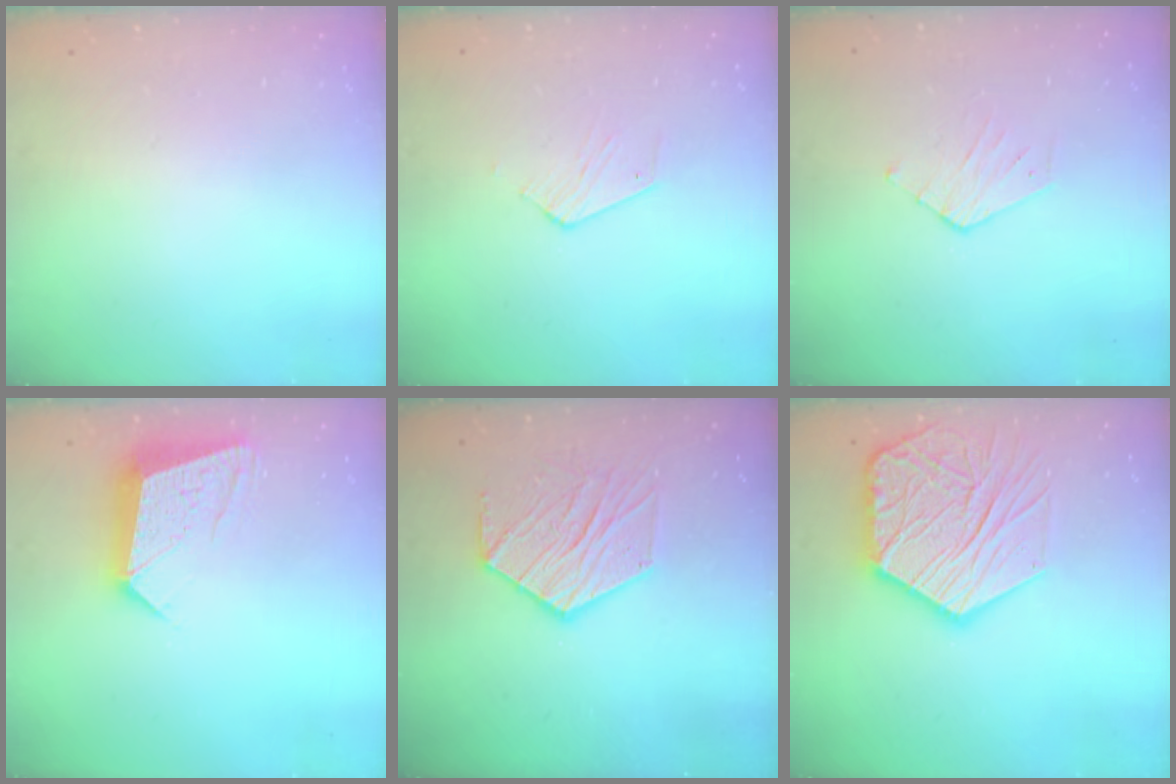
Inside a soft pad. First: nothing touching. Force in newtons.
{"total": 2.8, "press": 2.8, "slide": 0.4}
{"total": 3.0, "press": 3.0, "slide": 0.3}
{"total": 12.3, "press": 12.2, "slide": 1.1}
{"total": 13.5, "press": 13.4, "slide": 1.1}
{"total": 22.5, "press": 22.3, "slide": 2.3}